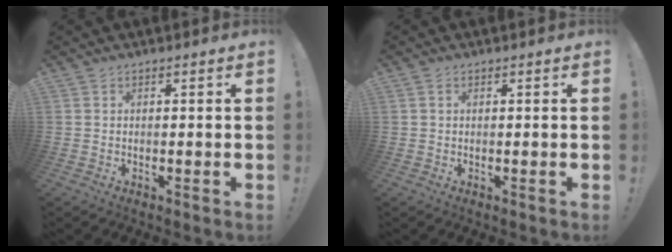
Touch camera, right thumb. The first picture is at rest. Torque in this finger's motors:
{"motor_torque": [0.18, -0.34, -0.34, 0.14, -0.04]}